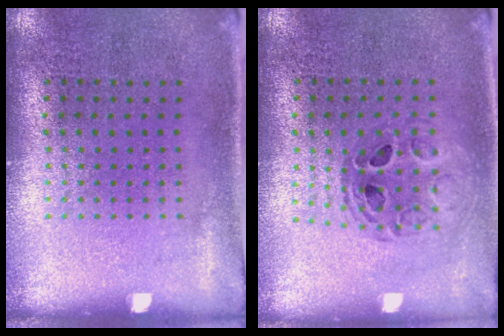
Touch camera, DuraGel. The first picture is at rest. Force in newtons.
{"total": 0.8, "press": 0.8, "slide": 0.1}